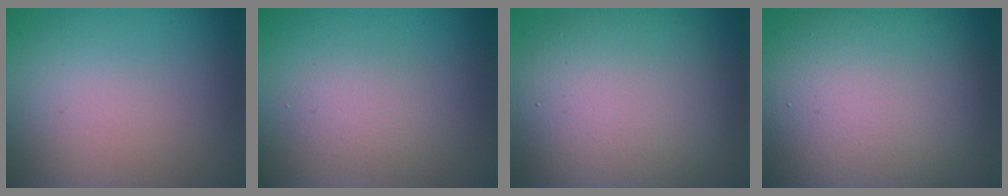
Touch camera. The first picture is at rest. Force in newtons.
{"total": 1.7, "press": 1.7, "slide": 0.1}
{"total": 9.8, "press": 9.8, "slide": 0.8}
{"total": 12.4, "press": 12.3, "slide": 0.7}